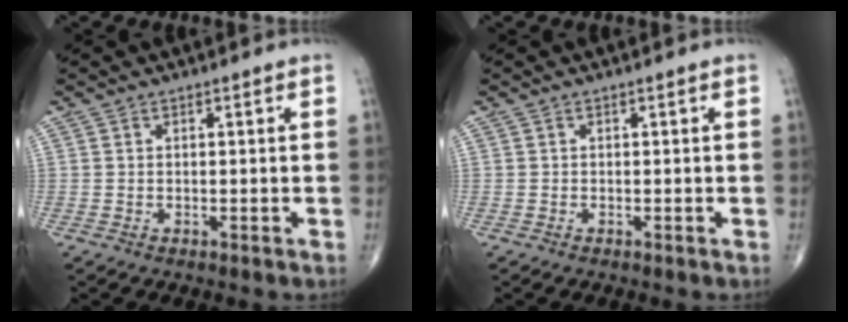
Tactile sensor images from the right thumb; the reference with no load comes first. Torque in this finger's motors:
{"motor_torque": [0.00, 0.00, 0.00, 0.00, 0.01]}